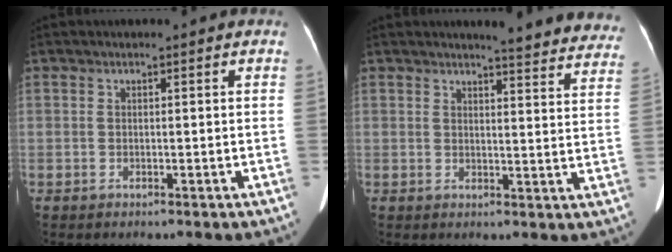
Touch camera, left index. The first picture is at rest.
{"total": 14.9, "force": [14.1, 1.9, 4.5], "torque": [-0.027, -0.057, 0.134]}